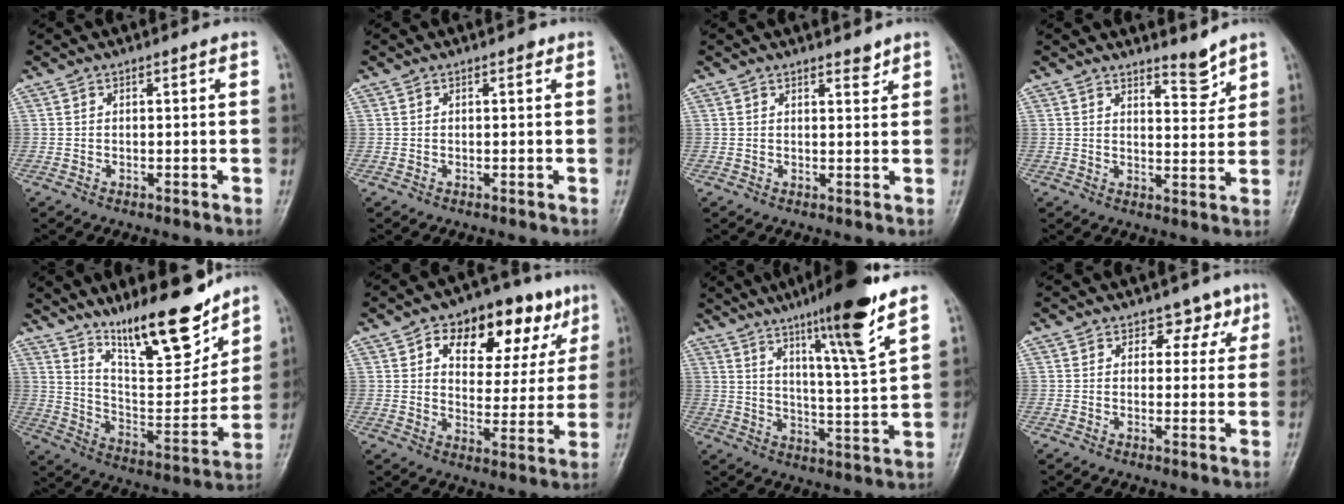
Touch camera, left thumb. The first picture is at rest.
{"total": 0.7, "force": [0.3, 0.4, 0.4], "torque": [-0.001, 0.000, 0.000]}
{"total": 1.9, "force": [1.6, 0.6, 0.7], "torque": [-0.001, -0.012, 0.022]}
{"total": 3.9, "force": [3.5, 1.0, 1.4], "torque": [-0.008, -0.037, 0.058]}
{"total": 18.1, "force": [13.6, 4.7, 11.0], "torque": [-0.135, -0.092, 0.237]}
{"total": 18.0, "force": [8.5, 10.0, 12.3], "torque": [-0.116, -0.009, 0.123]}
{"total": 15.6, "force": [9.7, 0.7, 12.2], "torque": [-0.190, -0.053, 0.156]}
{"total": 4.1, "force": [2.3, 3.2, 1.3], "torque": [0.017, -0.007, 0.026]}